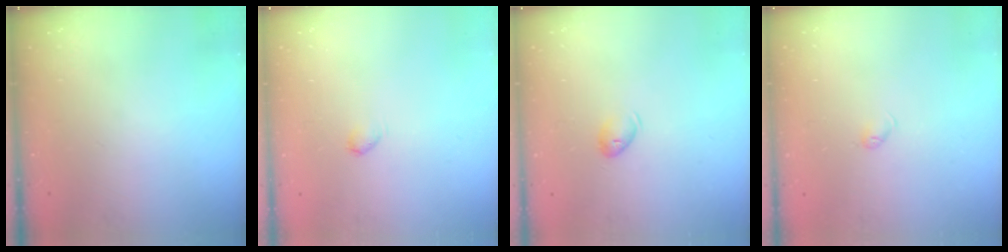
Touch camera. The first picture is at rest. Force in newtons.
{"total": 2.2, "press": 2.2, "slide": 0.4}
{"total": 5.7, "press": 5.6, "slide": 1.1}
{"total": 3.2, "press": 3.1, "slide": 0.6}